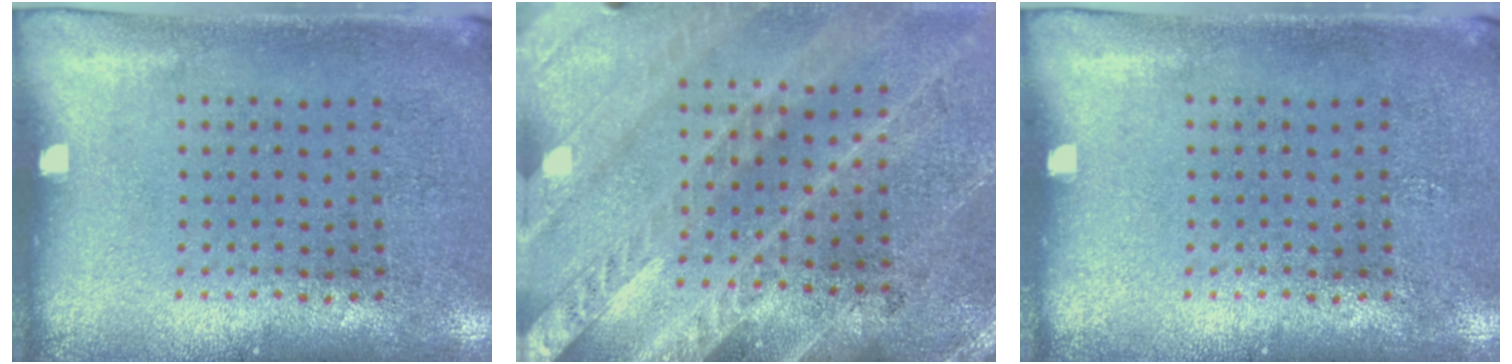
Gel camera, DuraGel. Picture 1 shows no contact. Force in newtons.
{"total": 2.9, "press": 2.6, "slide": 1.1}
{"total": 0.0}